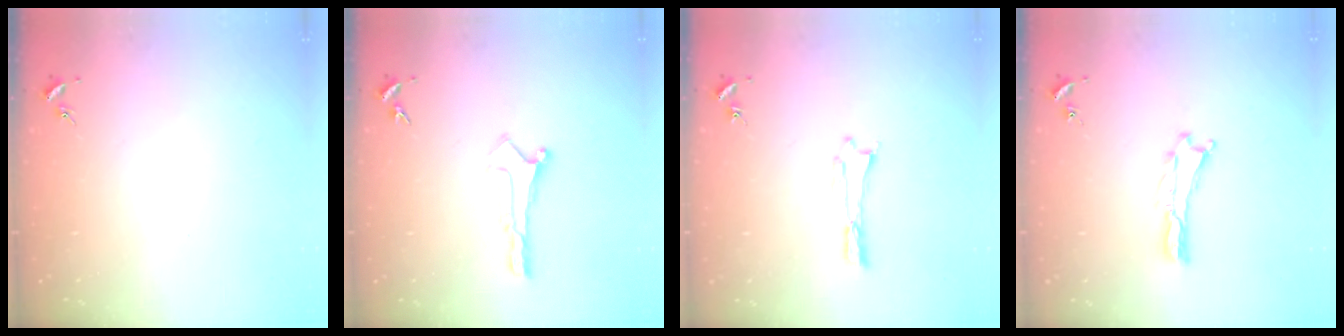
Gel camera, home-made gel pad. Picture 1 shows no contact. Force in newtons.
{"total": 0.0}
{"total": 0.0}
{"total": 0.0}